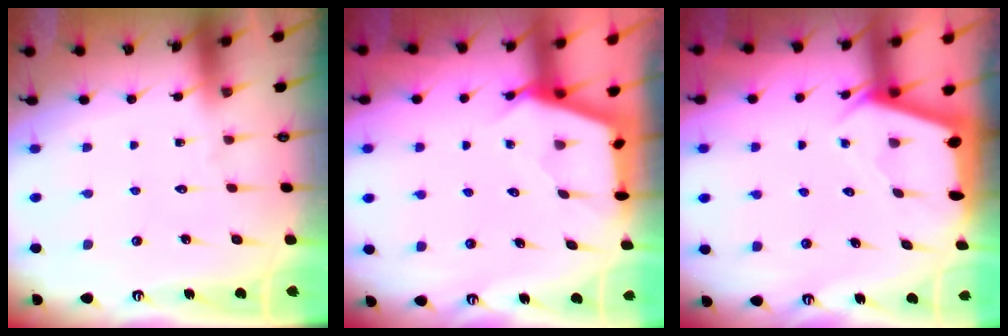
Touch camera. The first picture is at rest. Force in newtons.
{"total": 2.7, "press": 2.7, "slide": 0.4}
{"total": 2.3, "press": 2.3, "slide": 0.3}